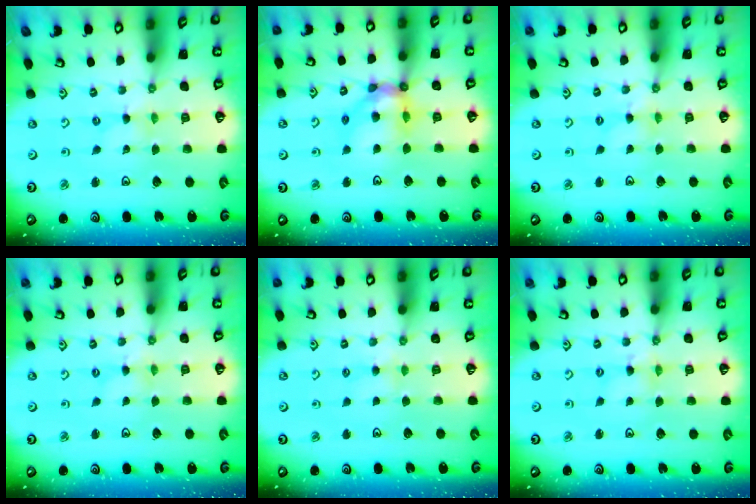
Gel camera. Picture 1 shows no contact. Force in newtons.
{"total": 12.9, "press": 12.8, "slide": 1.5}
{"total": 1.1, "press": 1.0, "slide": 0.2}
{"total": 0.0}
{"total": 3.1, "press": 3.1, "slide": 0.3}
{"total": 2.8, "press": 2.8, "slide": 0.3}